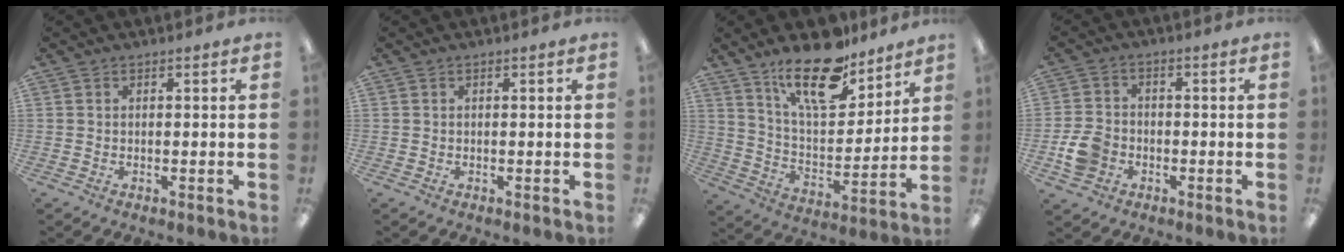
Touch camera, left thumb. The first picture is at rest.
{"total": 0.0}
{"total": 19.3, "force": [14.1, 7.5, 10.7], "torque": [-0.181, -0.082, 0.241]}
{"total": 6.6, "force": [-2.4, 5.2, 3.3], "torque": [-0.073, 0.014, -0.042]}